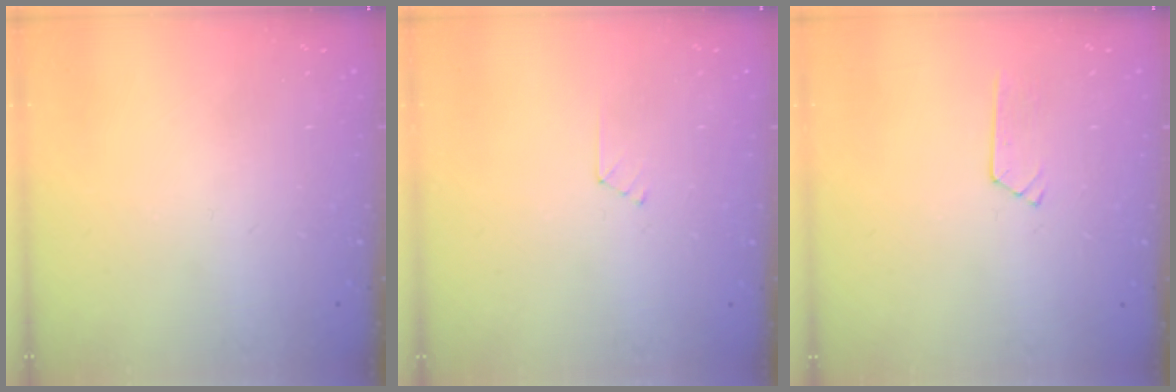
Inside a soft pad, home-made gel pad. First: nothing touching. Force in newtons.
{"total": 4.9, "press": 4.9, "slide": 0.5}
{"total": 4.2, "press": 4.2, "slide": 0.4}